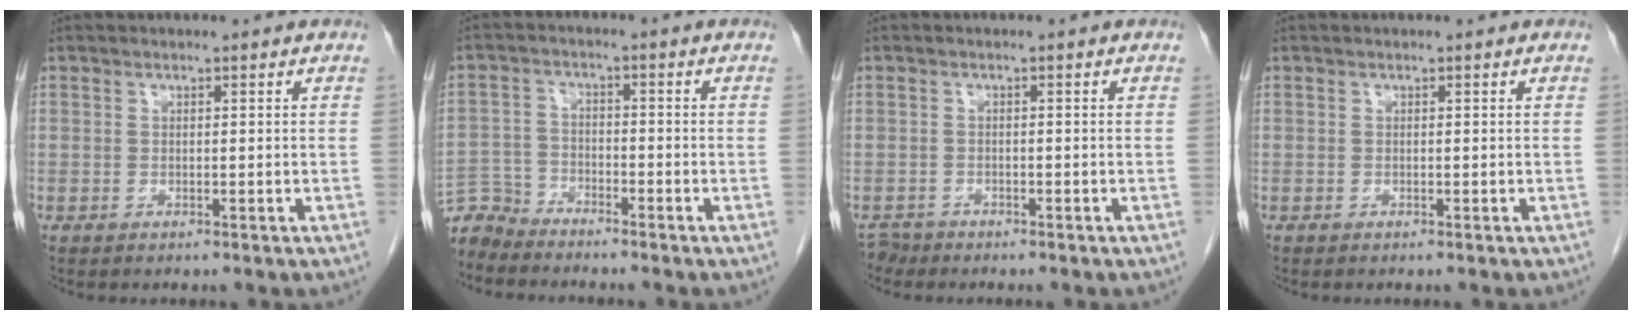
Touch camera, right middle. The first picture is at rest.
{"total": 4.8, "force": [-4.8, 0.5, -0.6], "torque": [0.012, -0.005, -0.092]}
{"total": 1.4, "force": [-1.3, 0.5, -0.4], "torque": [0.004, -0.002, -0.023]}
{"total": 0.0}